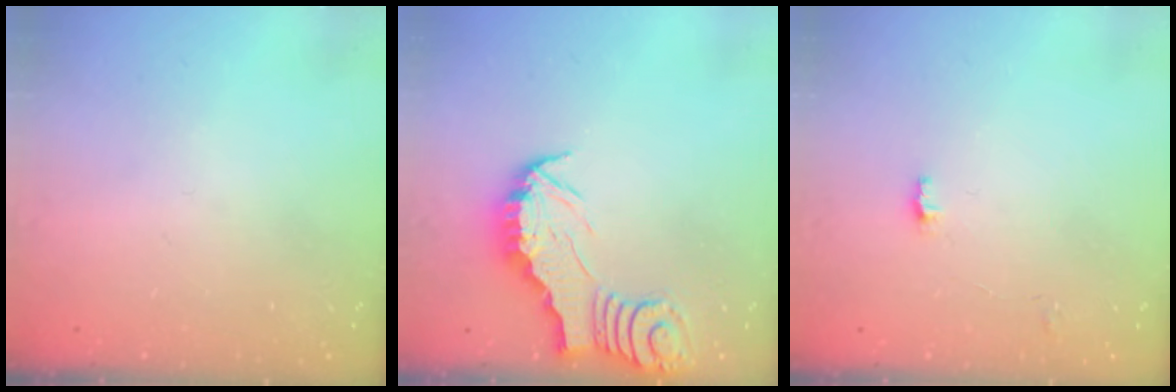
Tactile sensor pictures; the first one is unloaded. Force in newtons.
{"total": 2.5, "press": 2.5, "slide": 0.2}
{"total": 2.9, "press": 2.9, "slide": 0.1}